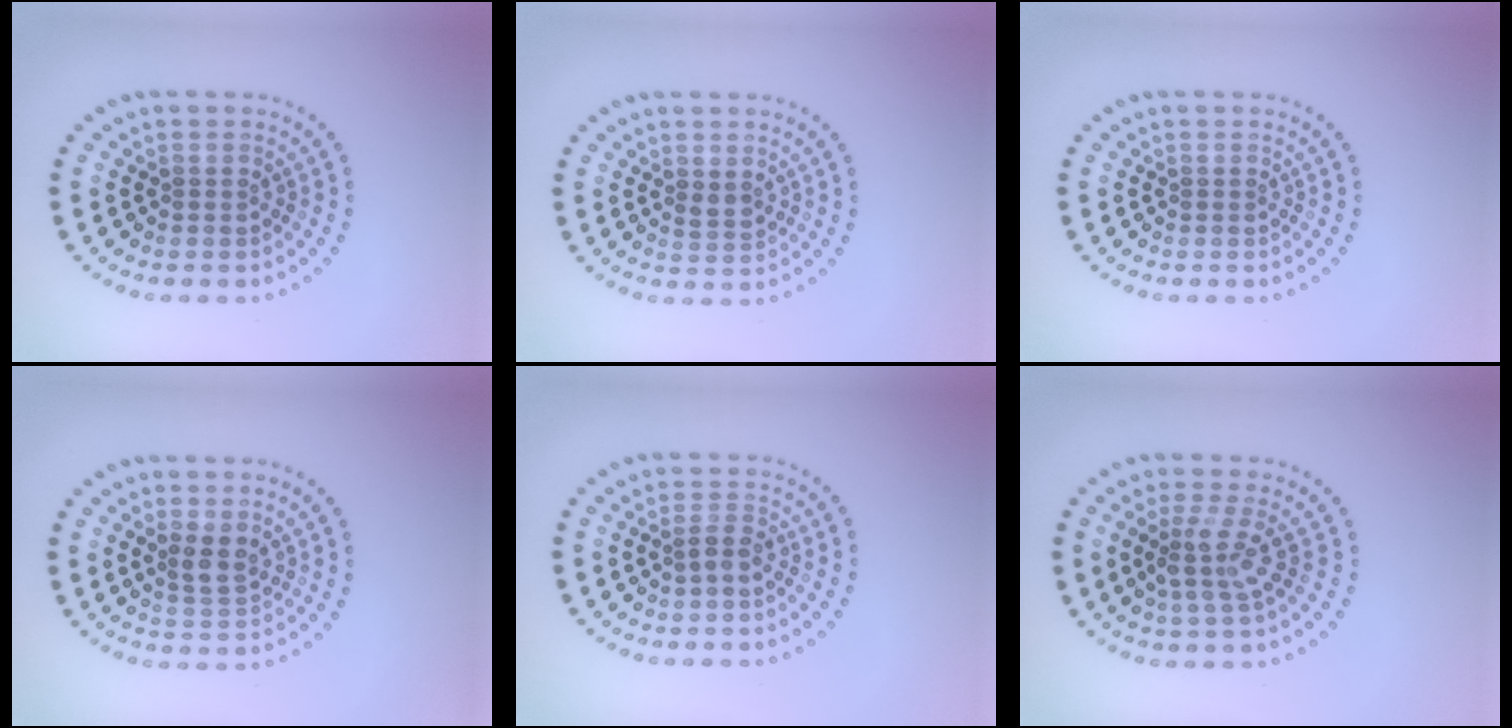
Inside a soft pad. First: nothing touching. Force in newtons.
{"total": 1.2, "press": 1.1, "slide": 0.3}
{"total": 0.0}
{"total": 2.0, "press": 1.8, "slide": 0.9}
{"total": 1.5, "press": 1.3, "slide": 0.6}
{"total": 3.0, "press": 2.2, "slide": 1.9}